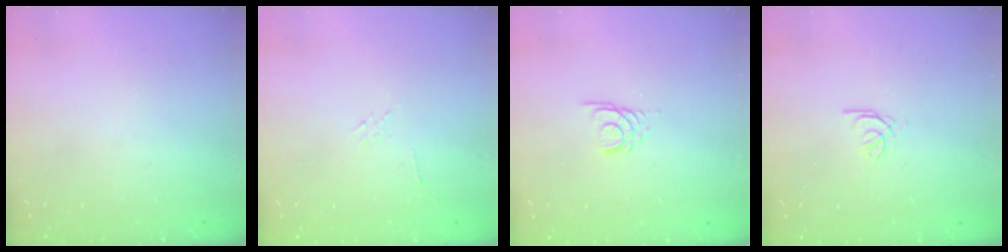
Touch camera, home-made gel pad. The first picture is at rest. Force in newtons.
{"total": 2.3, "press": 2.3, "slide": 0.4}
{"total": 3.0, "press": 2.9, "slide": 0.3}
{"total": 0.7, "press": 0.6, "slide": 0.4}